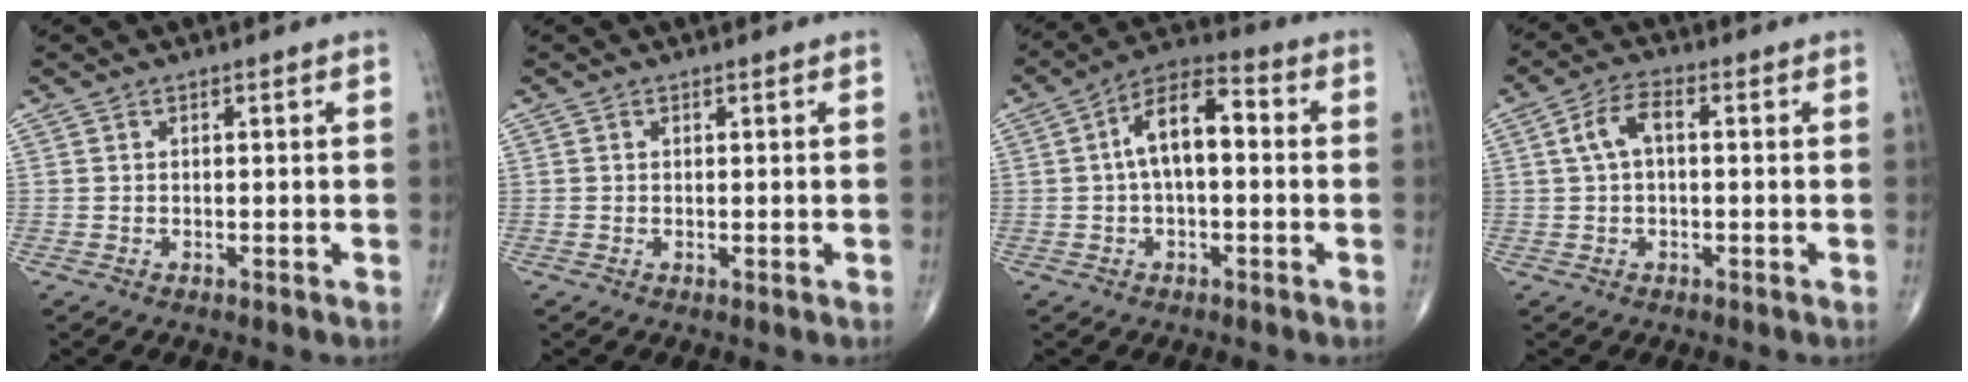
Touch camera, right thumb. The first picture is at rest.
{"total": 0.0}
{"total": 10.2, "force": [0.6, 4.9, 8.9], "torque": [-0.146, 0.036, 0.000]}
{"total": 5.4, "force": [0.8, 2.7, 4.6], "torque": [-0.095, 0.020, 0.009]}